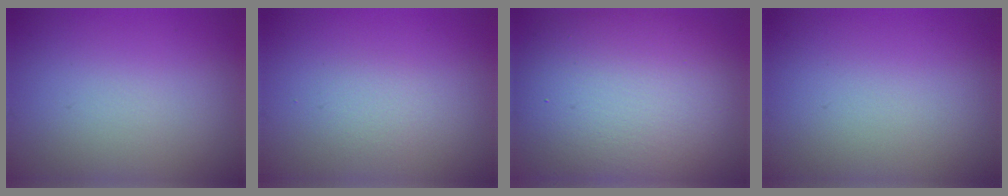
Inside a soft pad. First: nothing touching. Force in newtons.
{"total": 1.2, "press": 1.2, "slide": 0.1}
{"total": 12.8, "press": 12.8, "slide": 0.6}
{"total": 0.0}